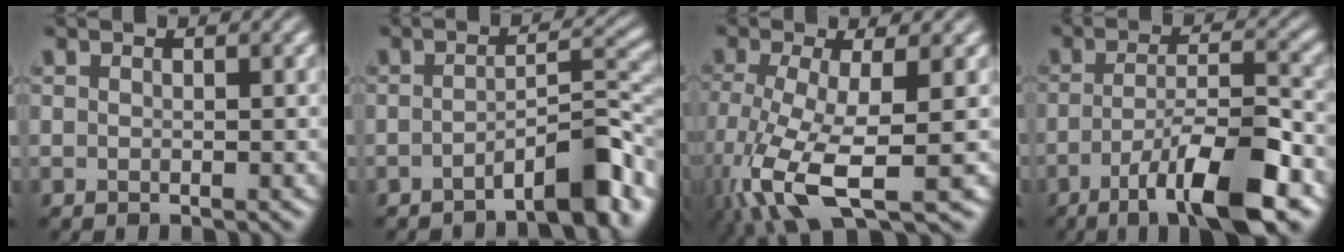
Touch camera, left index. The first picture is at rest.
{"total": 5.3, "force": [-3.4, 1.3, 3.9], "torque": [-0.051, 0.012, -0.051]}
{"total": 8.7, "force": [-3.6, 2.7, 7.4], "torque": [-0.172, -0.021, -0.066]}
{"total": 8.6, "force": [-4.6, 1.8, 7.1], "torque": [-0.114, 0.007, -0.078]}